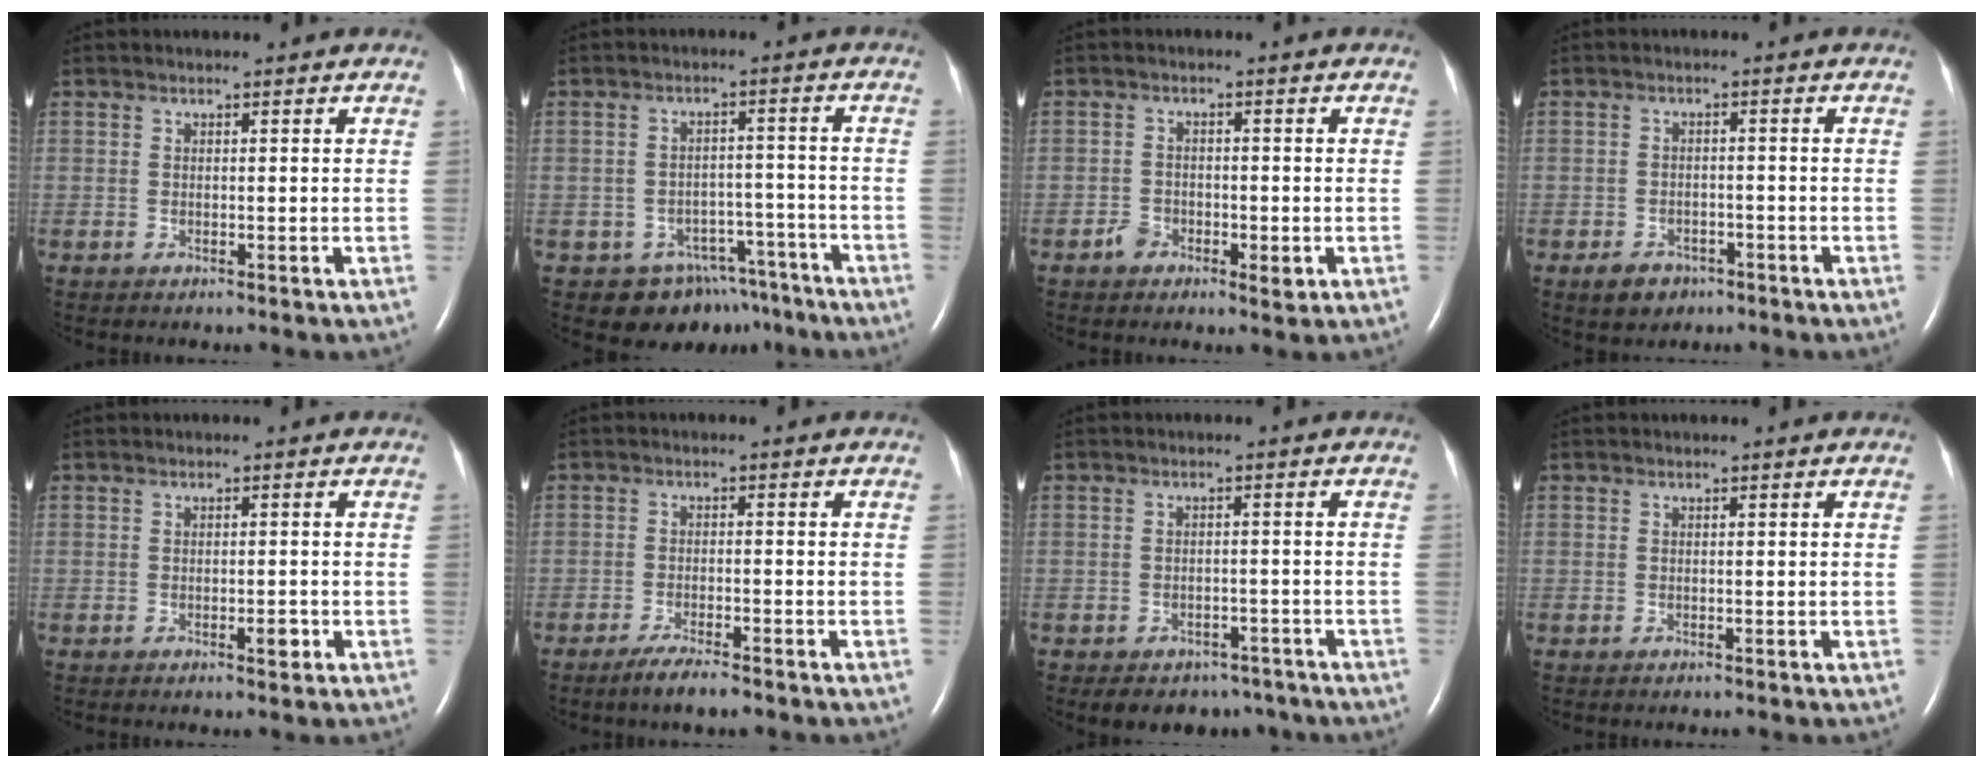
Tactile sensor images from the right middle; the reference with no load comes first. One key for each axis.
{"total": 8.3, "fx": -6.0, "fy": 5.7, "fz": 1.1, "tx": 0.003, "ty": 0.031, "tz": -0.072}
{"total": 3.3, "fx": -1.5, "fy": 2.0, "fz": 2.1, "tx": -0.035, "ty": 0.003, "tz": -0.024}
{"total": 3.6, "fx": -2.3, "fy": 2.5, "fz": 1.3, "tx": -0.026, "ty": 0.004, "tz": -0.027}
{"total": 1.5, "fx": -0.6, "fy": 0.4, "fz": 1.3, "tx": -0.021, "ty": -0.001, "tz": -0.007}
{"total": 4.1, "fx": -3.1, "fy": 0.4, "fz": 2.7, "tx": -0.056, "ty": -0.008, "tz": -0.053}
{"total": 7.4, "fx": -5.8, "fy": 4.3, "fz": 1.6, "tx": -0.015, "ty": 0.010, "tz": -0.068}
{"total": 0.0}